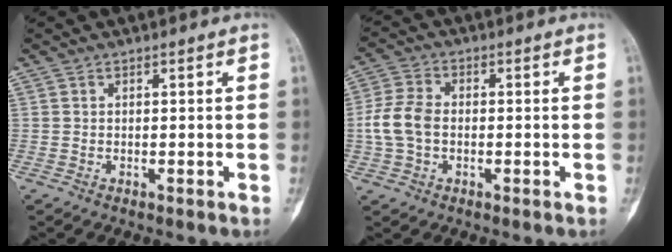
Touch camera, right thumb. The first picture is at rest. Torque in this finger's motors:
{"motor_torque": [0.44, 0.52, 0.55, -0.52, 0.07]}